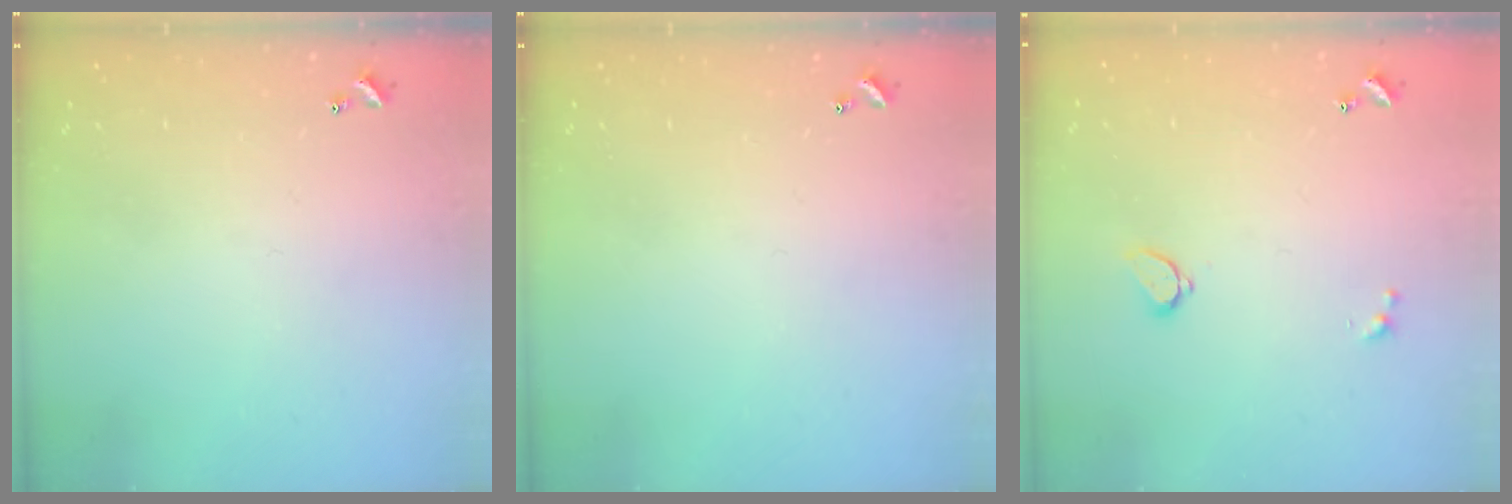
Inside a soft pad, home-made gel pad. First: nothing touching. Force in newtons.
{"total": 0.0}
{"total": 1.5, "press": 1.4, "slide": 0.3}